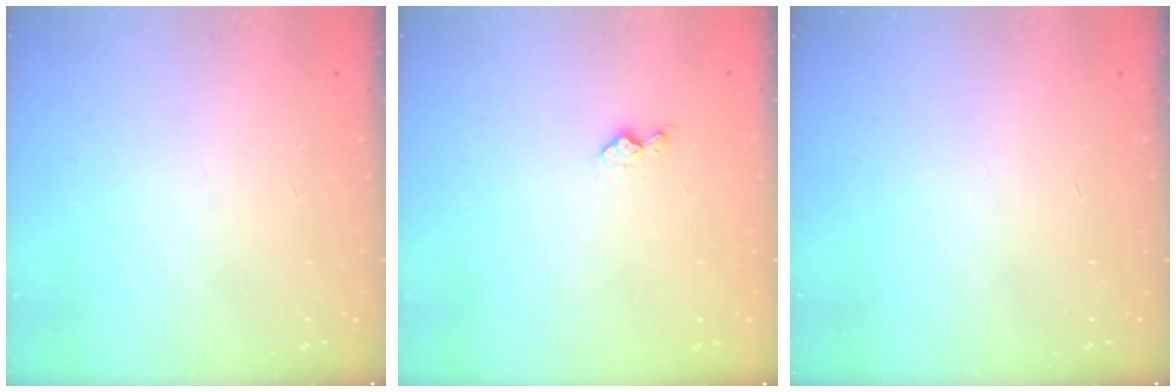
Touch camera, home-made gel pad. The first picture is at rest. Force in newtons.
{"total": 3.8, "press": 3.8, "slide": 0.6}
{"total": 0.0}